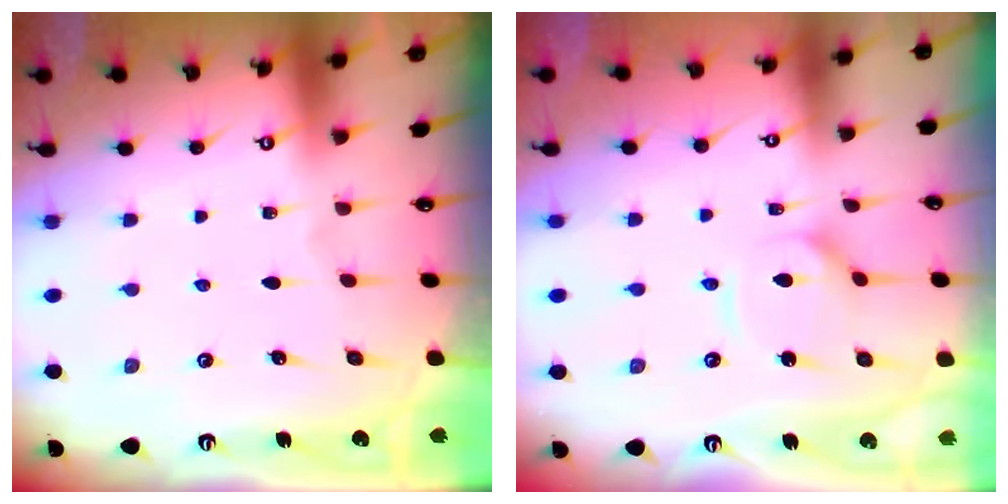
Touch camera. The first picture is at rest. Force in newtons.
{"total": 4.1, "press": 4.1, "slide": 0.4}